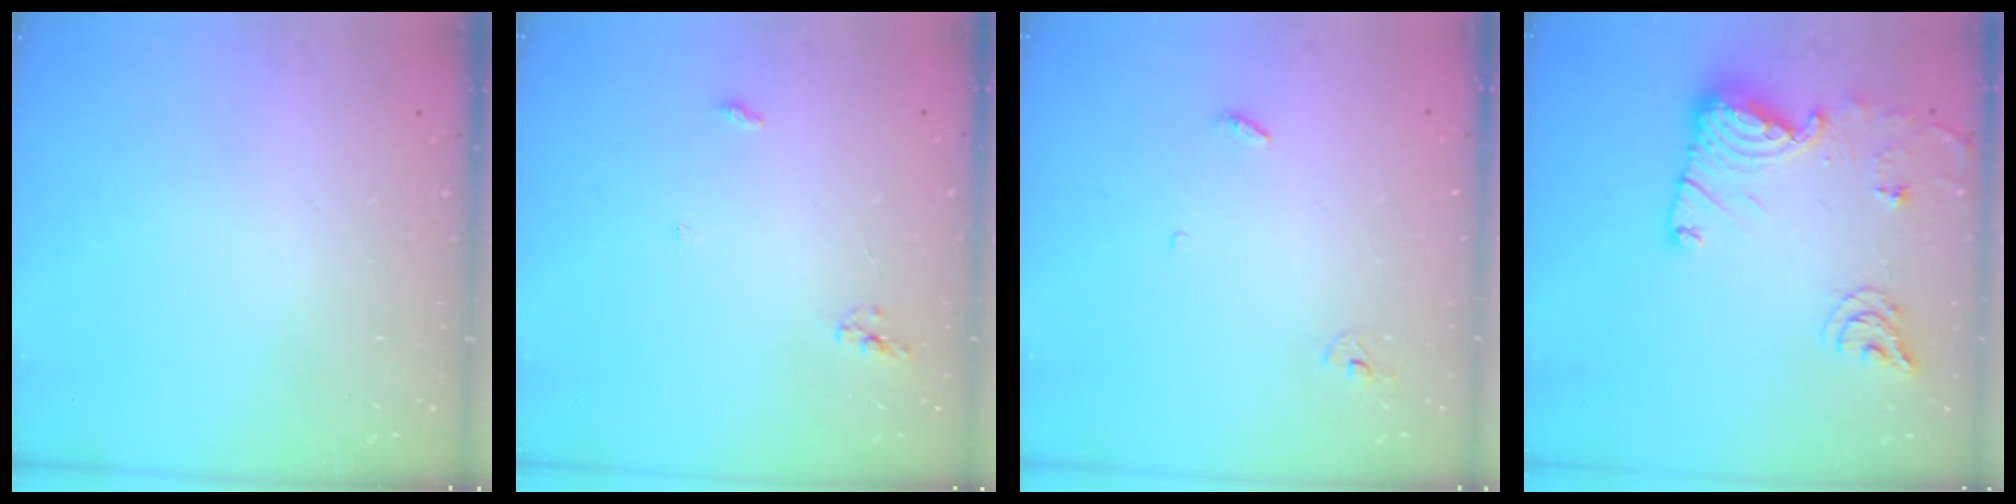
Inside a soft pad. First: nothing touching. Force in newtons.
{"total": 3.8, "press": 3.8, "slide": 0.1}
{"total": 3.3, "press": 3.2, "slide": 0.3}
{"total": 15.1, "press": 15.0, "slide": 1.5}